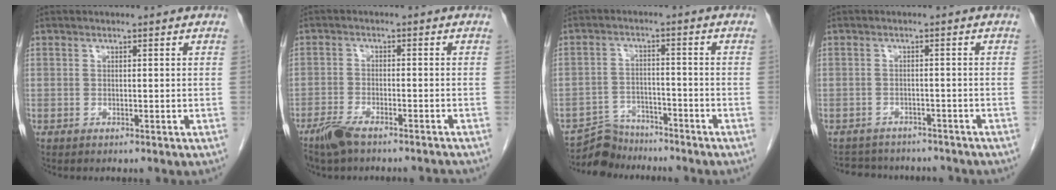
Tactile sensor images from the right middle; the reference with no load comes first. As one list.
[{"total": 6.4, "force": [-5.5, 1.1, 3.1], "torque": [-0.056, -0.010, -0.097]}, {"total": 5.8, "force": [-5.5, 1.8, -0.8], "torque": [0.011, 0.004, -0.097]}, {"total": 9.5, "force": [-8.6, 3.4, 2.1], "torque": [-0.036, 0.011, -0.105]}]